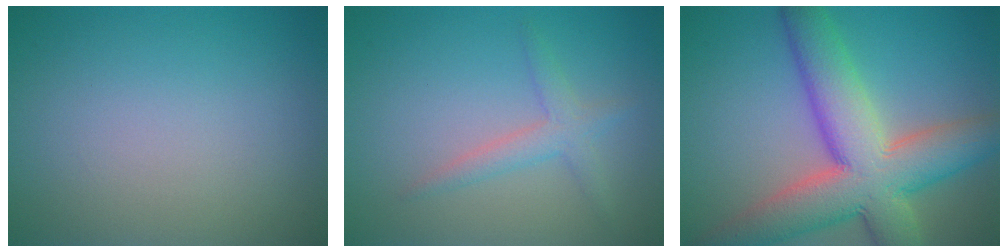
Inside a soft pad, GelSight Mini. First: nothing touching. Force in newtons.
{"total": 2.1, "press": 2.1, "slide": 0.2}
{"total": 10.8, "press": 10.7, "slide": 1.0}